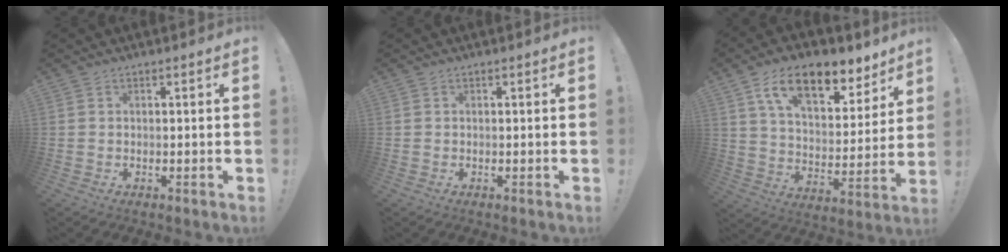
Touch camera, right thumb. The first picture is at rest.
{"total": 0.0}
{"total": 17.2, "force": [10.7, 8.1, 10.6], "torque": [-0.172, -0.059, 0.185]}